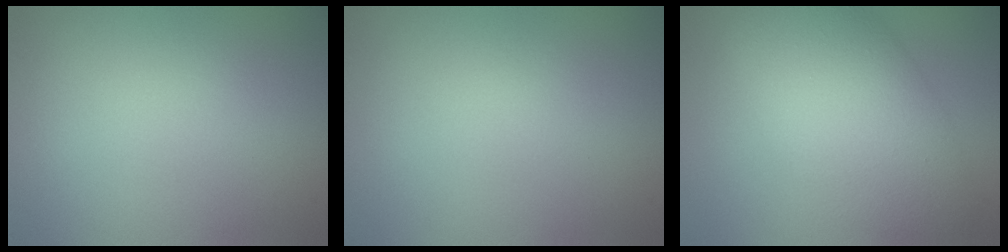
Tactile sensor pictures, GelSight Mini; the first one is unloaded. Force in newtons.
{"total": 0.0}
{"total": 8.2, "press": 8.2, "slide": 0.4}